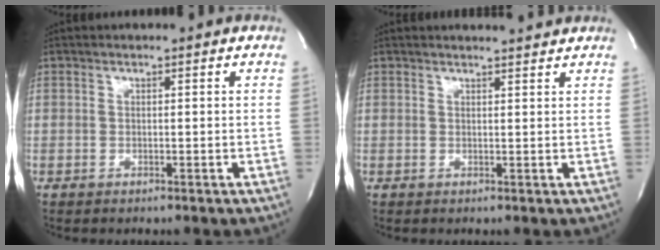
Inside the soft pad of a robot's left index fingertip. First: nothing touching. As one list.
[{"total": 3.3, "force": [3.3, -0.1, 0.6], "torque": [-0.014, 0.004, 0.037]}]